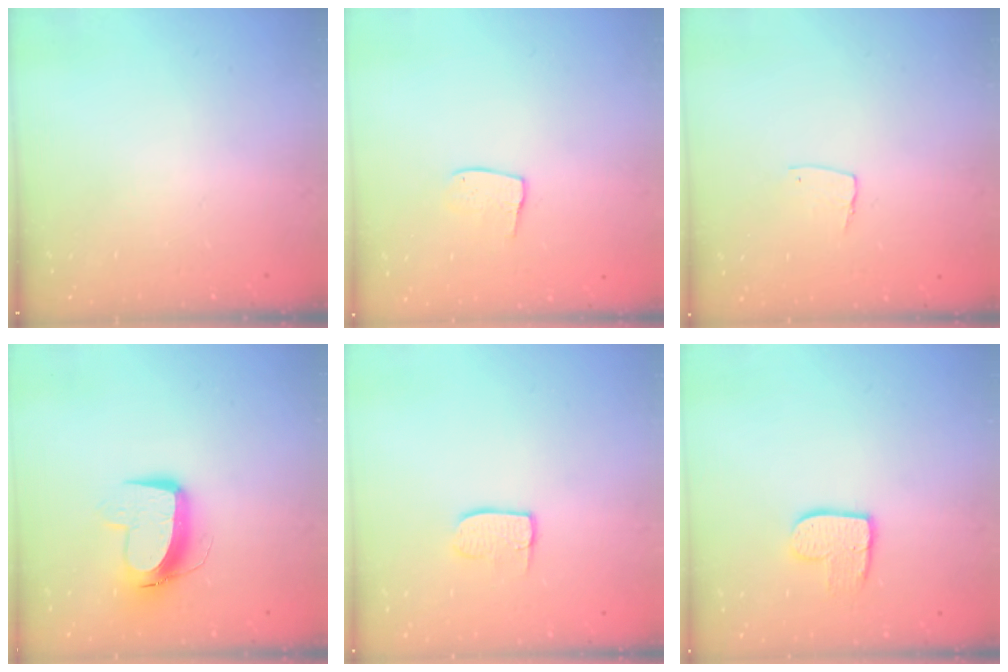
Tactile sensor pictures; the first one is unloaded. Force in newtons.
{"total": 7.5, "press": 7.5, "slide": 0.4}
{"total": 4.7, "press": 4.7, "slide": 0.4}
{"total": 11.1, "press": 11.0, "slide": 1.3}
{"total": 7.0, "press": 7.0, "slide": 0.3}
{"total": 9.1, "press": 9.0, "slide": 0.7}